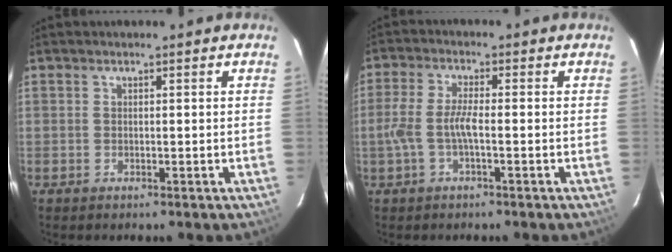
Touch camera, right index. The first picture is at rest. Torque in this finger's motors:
{"motor_torque": [0.93, -0.24, 0.44, 0.13]}